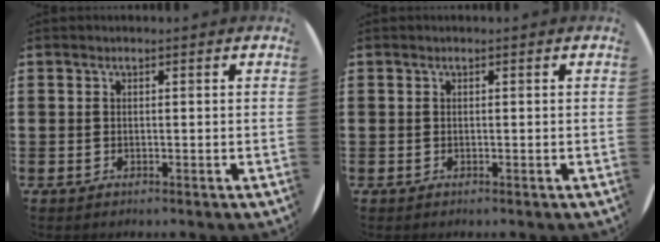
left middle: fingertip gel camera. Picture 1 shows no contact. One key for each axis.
{"total": 0.0}